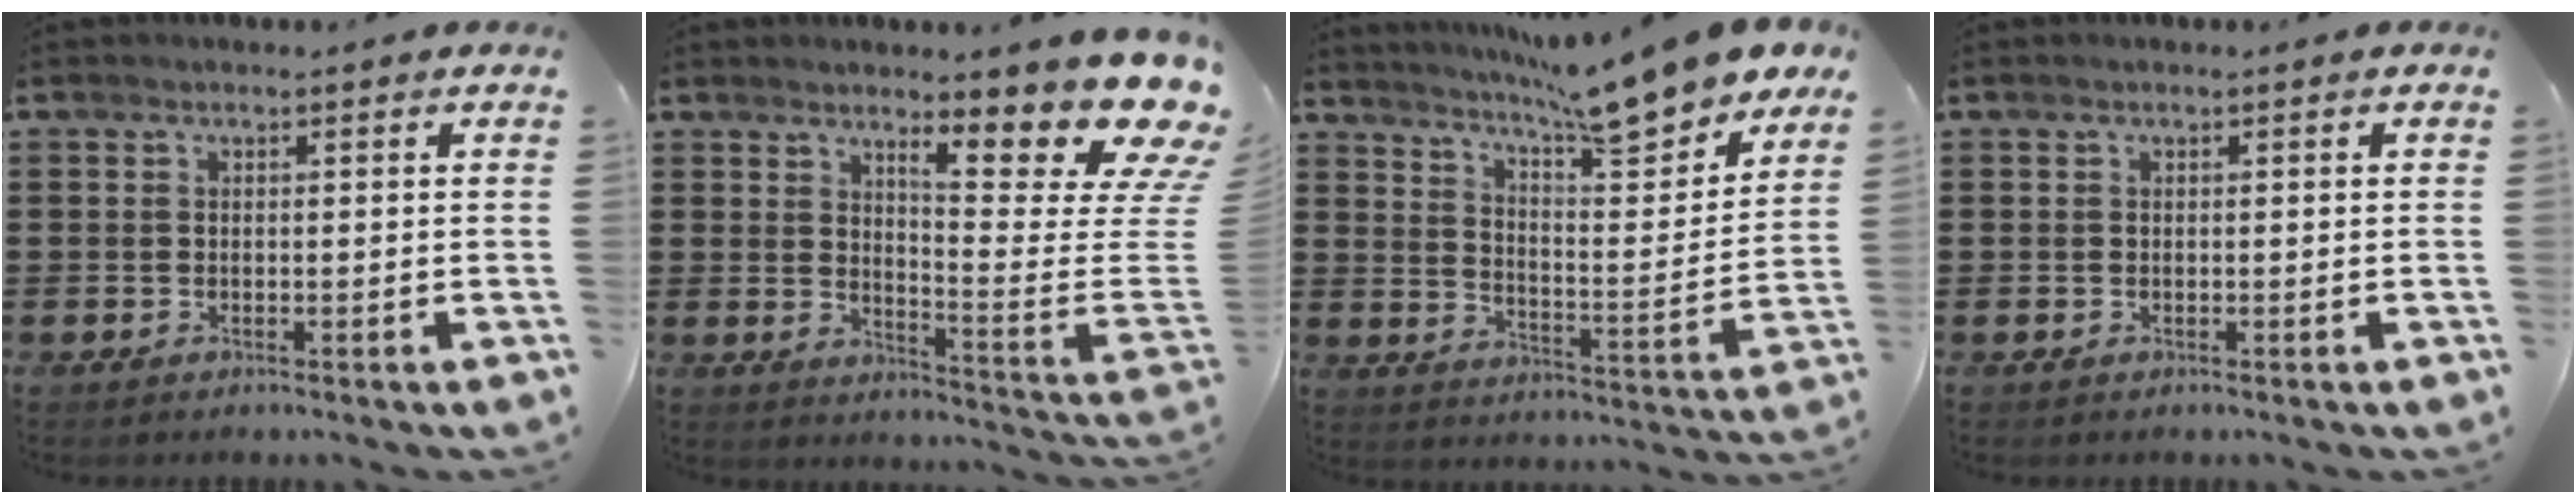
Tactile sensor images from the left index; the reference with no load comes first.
{"total": 14.0, "force": [9.1, 2.6, 10.3], "torque": [-0.157, -0.077, 0.144]}
{"total": 10.8, "force": [10.0, 0.1, 4.2], "torque": [-0.086, -0.075, 0.167]}
{"total": 0.0}